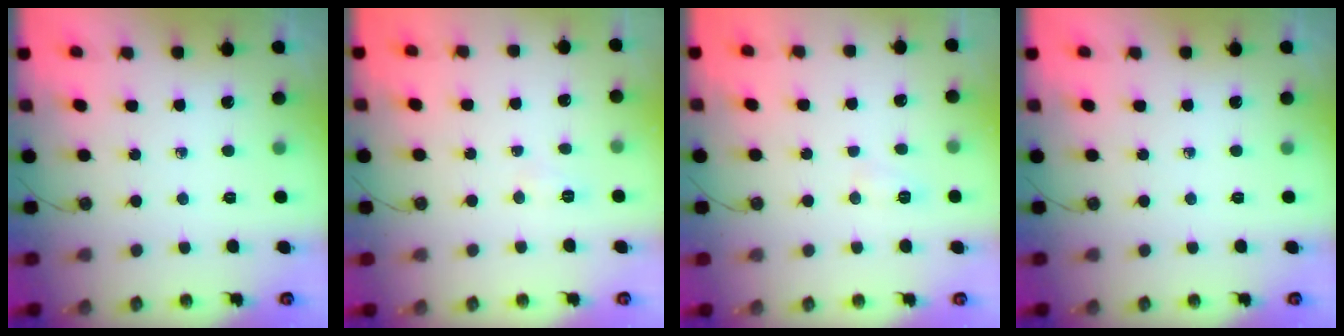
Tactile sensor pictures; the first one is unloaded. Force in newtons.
{"total": 4.0, "press": 4.0, "slide": 0.4}
{"total": 6.6, "press": 5.7, "slide": 3.4}
{"total": 0.0}